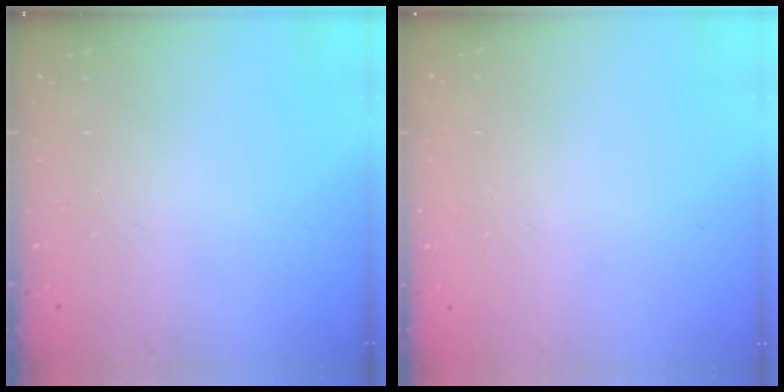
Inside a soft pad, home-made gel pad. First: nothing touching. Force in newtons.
{"total": 0.0}